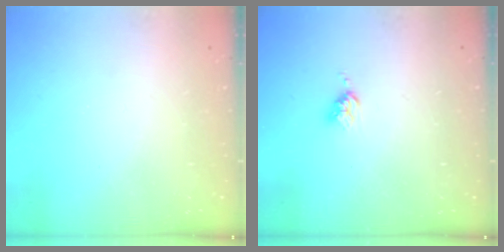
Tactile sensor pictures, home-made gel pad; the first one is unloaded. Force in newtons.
{"total": 3.7, "press": 3.6, "slide": 0.5}